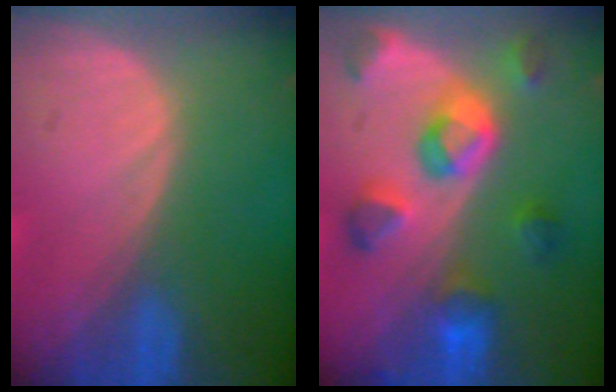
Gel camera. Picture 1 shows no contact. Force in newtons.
{"total": 8.5, "press": 8.0, "slide": 2.9}